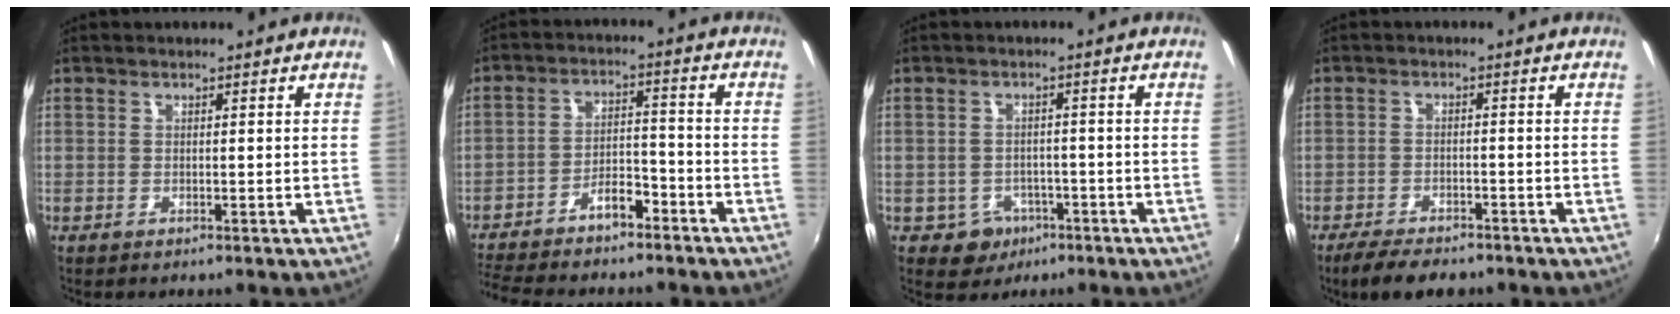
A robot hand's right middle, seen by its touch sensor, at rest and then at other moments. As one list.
[{"total": 10.6, "force": [-8.8, 3.2, 4.9], "torque": [-0.109, 0.019, -0.146]}, {"total": 5.1, "force": [-2.4, 4.4, 1.0], "torque": [-0.035, 0.005, -0.025]}, {"total": 7.2, "force": [-5.8, 2.5, 3.3], "torque": [-0.083, -0.011, -0.098]}]